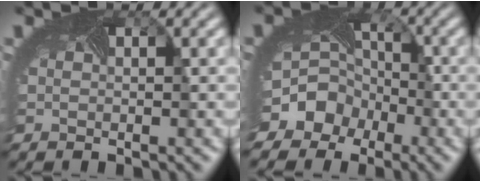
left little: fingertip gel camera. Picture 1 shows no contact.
{"total": 10.3, "force": [-4.9, 8.5, 3.1], "torque": [-0.067, -0.028, -0.086]}